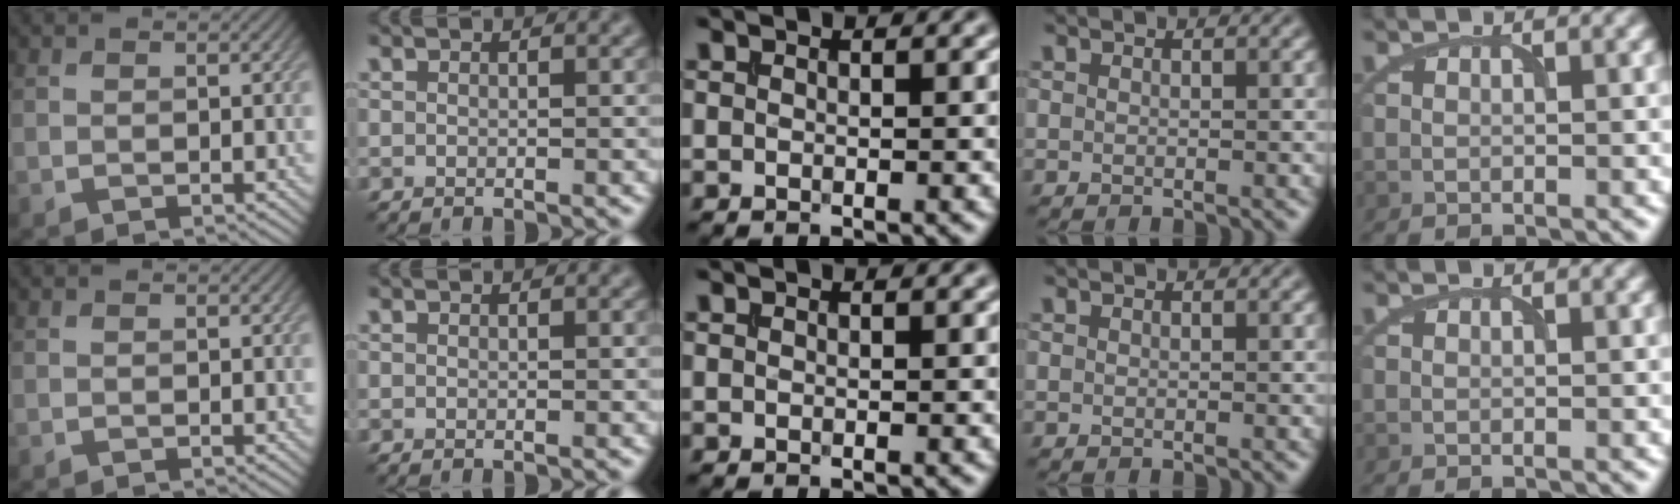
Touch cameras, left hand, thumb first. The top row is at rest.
{}